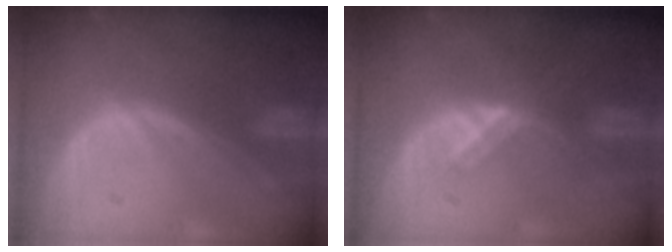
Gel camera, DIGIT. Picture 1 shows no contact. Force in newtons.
{"total": 5.5, "press": 4.9, "slide": 2.6}